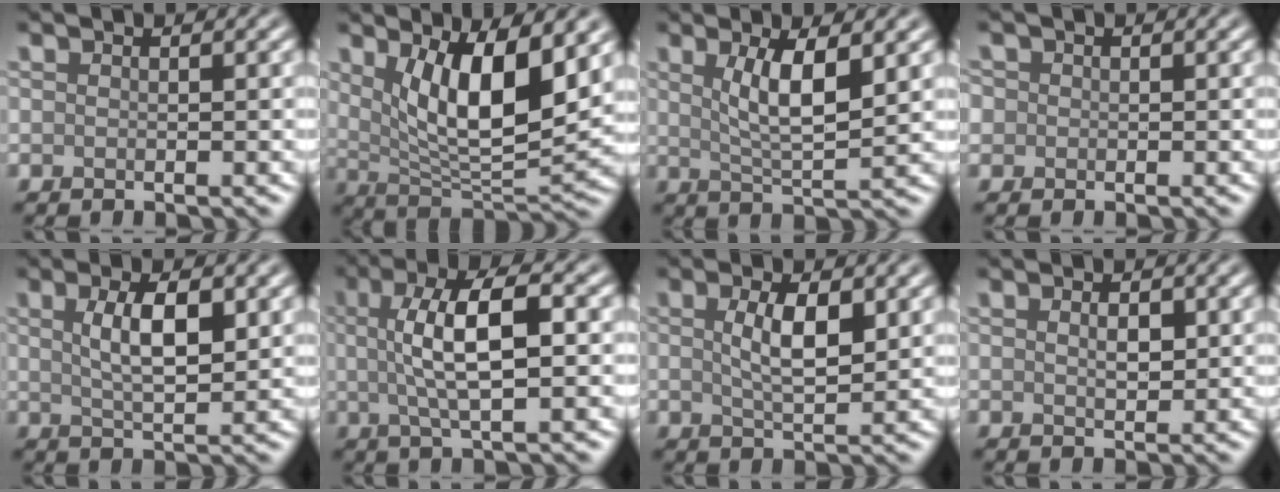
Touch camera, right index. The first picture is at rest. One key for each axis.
{"total": 8.4, "fx": 2.7, "fy": 3.2, "fz": 7.2, "tx": -0.131, "ty": -0.022, "tz": 0.056}
{"total": 4.8, "fx": 1.6, "fy": 1.3, "fz": 4.3, "tx": -0.081, "ty": -0.006, "tz": 0.031}
{"total": 1.3, "fx": 0.2, "fy": 1.3, "fz": 0.3, "tx": -0.002, "ty": 0.003, "tz": -0.006}
{"total": 4.5, "fx": 1.2, "fy": 1.5, "fz": 4.1, "tx": -0.081, "ty": 0.001, "tz": 0.024}
{"total": 6.6, "fx": 0.7, "fy": 1.9, "fz": 6.3, "tx": -0.116, "ty": 0.009, "tz": 0.009}
{"total": 3.7, "fx": 0.8, "fy": 1.3, "fz": 3.4, "tx": -0.071, "ty": -0.001, "tz": 0.017}
{"total": 1.3, "fx": 0.4, "fy": 0.6, "fz": 1.1, "tx": -0.022, "ty": -0.002, "tz": 0.011}